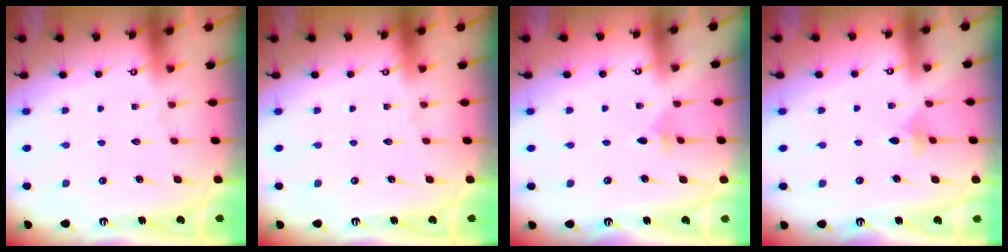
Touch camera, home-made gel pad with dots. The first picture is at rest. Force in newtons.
{"total": 0.0}
{"total": 2.2, "press": 2.2, "slide": 0.6}
{"total": 3.7, "press": 3.7, "slide": 0.6}